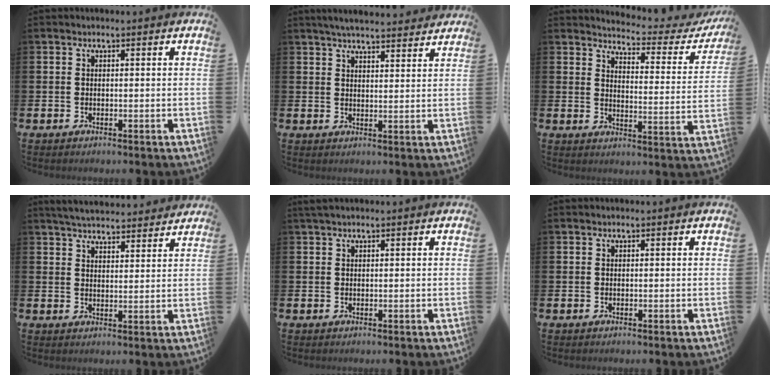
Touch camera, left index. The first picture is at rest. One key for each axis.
{"total": 4.6, "fx": 4.5, "fy": 0.3, "fz": 1.0, "tx": -0.025, "ty": -0.020, "tz": 0.079}
{"total": 4.0, "fx": 3.8, "fy": 0.7, "fz": 1.0, "tx": -0.025, "ty": -0.038, "tz": 0.054}
{"total": 4.7, "fx": 4.7, "fy": 0.5, "fz": 0.4, "tx": -0.018, "ty": -0.028, "tz": 0.081}
{"total": 1.2, "fx": 1.0, "fy": 0.2, "fz": 0.6, "tx": -0.010, "ty": 0.002, "tz": 0.017}
{"total": 0.0}